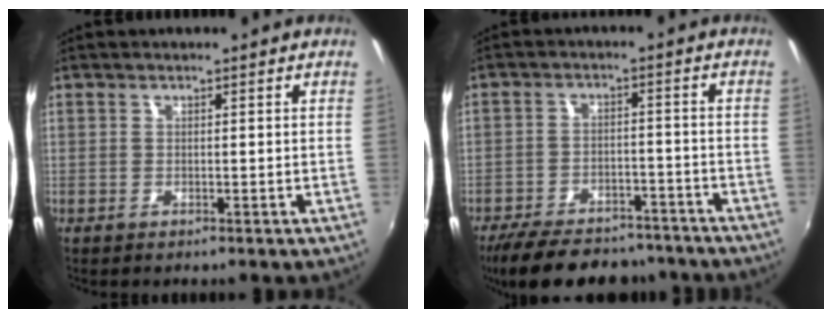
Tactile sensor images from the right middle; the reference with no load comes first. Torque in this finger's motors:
{"motor_torque": [1.04, -1.10, 0.12, 0.06]}